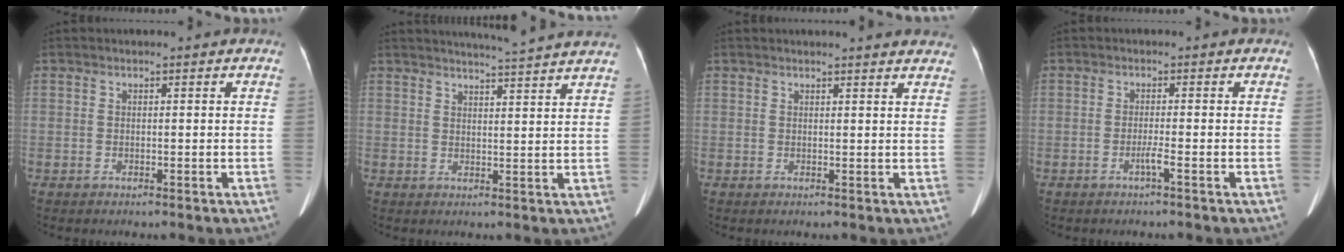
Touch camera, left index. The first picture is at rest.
{"total": 10.4, "force": [9.8, -1.3, 3.4], "torque": [-0.052, -0.007, 0.112]}
{"total": 8.4, "force": [8.0, 0.7, 2.3], "torque": [-0.017, -0.001, 0.067]}
{"total": 1.4, "force": [-0.8, -0.3, 1.1], "torque": [-0.020, 0.000, -0.015]}